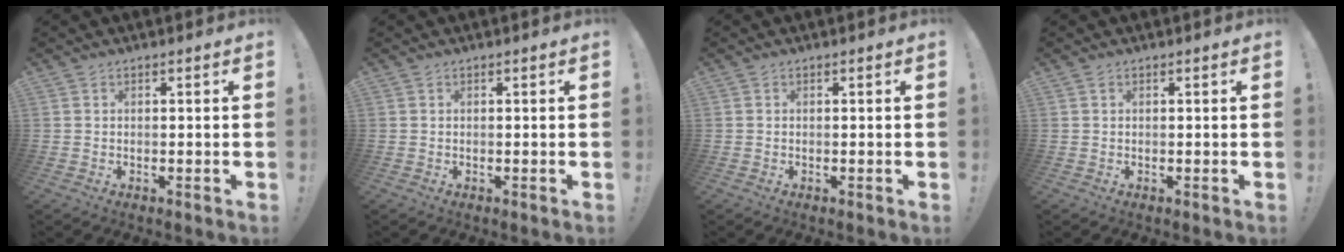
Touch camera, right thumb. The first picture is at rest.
{"total": 0.0}
{"total": 0.0}
{"total": 0.0}